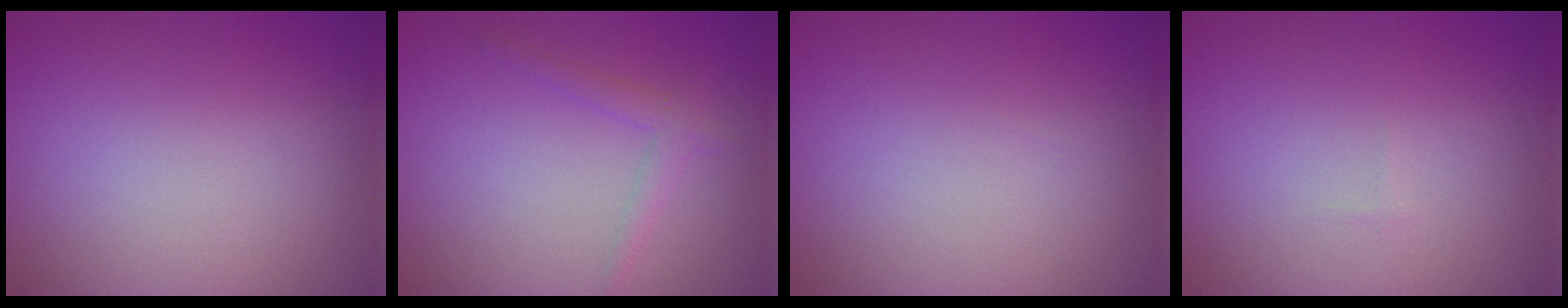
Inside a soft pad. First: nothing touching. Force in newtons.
{"total": 1.5, "press": 1.5, "slide": 0.0}
{"total": 0.0}
{"total": 0.0}